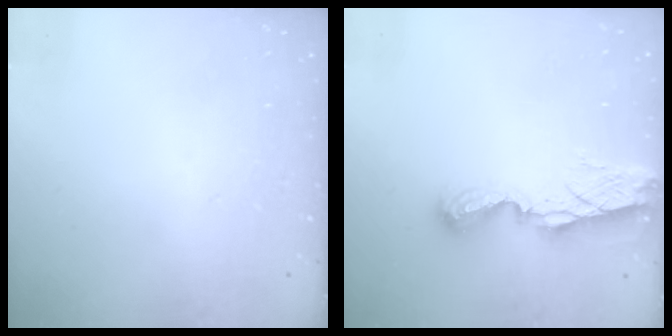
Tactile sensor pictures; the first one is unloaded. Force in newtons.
{"total": 8.4, "press": 8.4, "slide": 1.1}